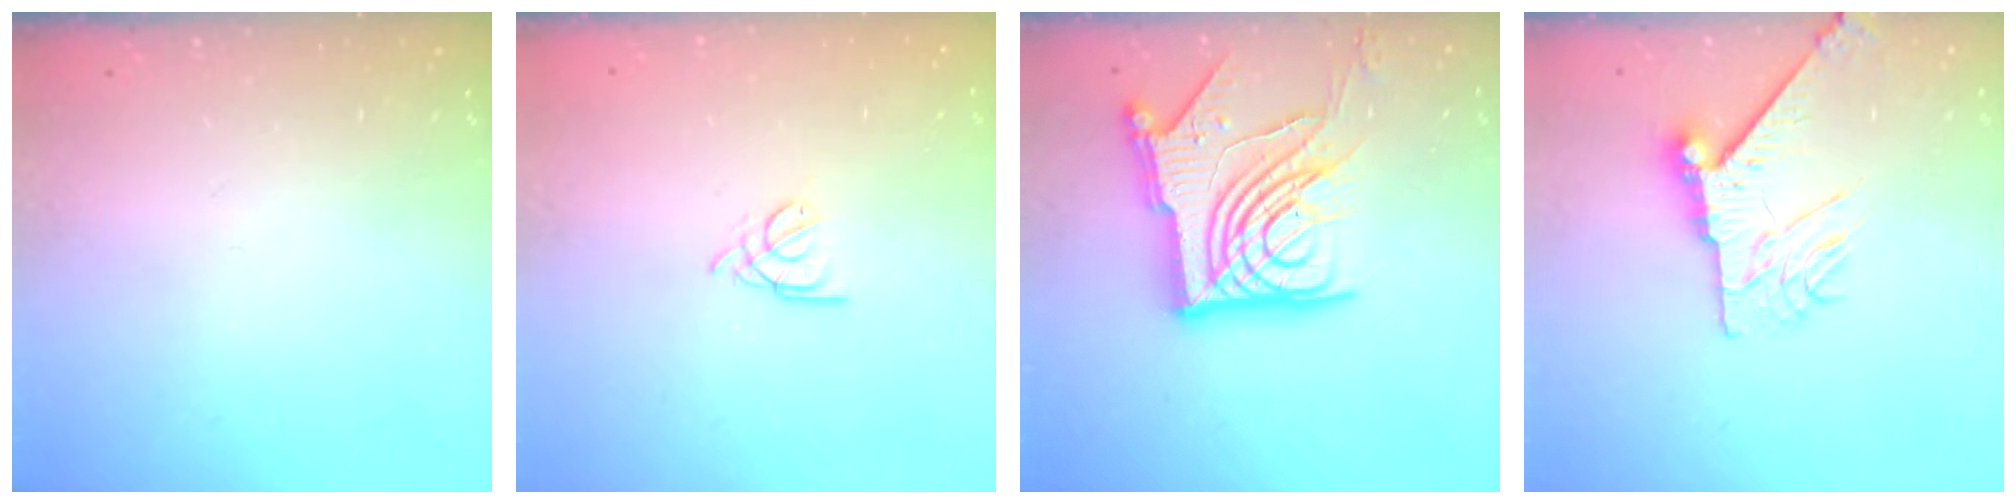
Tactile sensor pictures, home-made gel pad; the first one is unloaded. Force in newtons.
{"total": 1.8, "press": 1.7, "slide": 0.5}
{"total": 21.1, "press": 21.0, "slide": 2.7}
{"total": 8.9, "press": 8.9, "slide": 0.9}